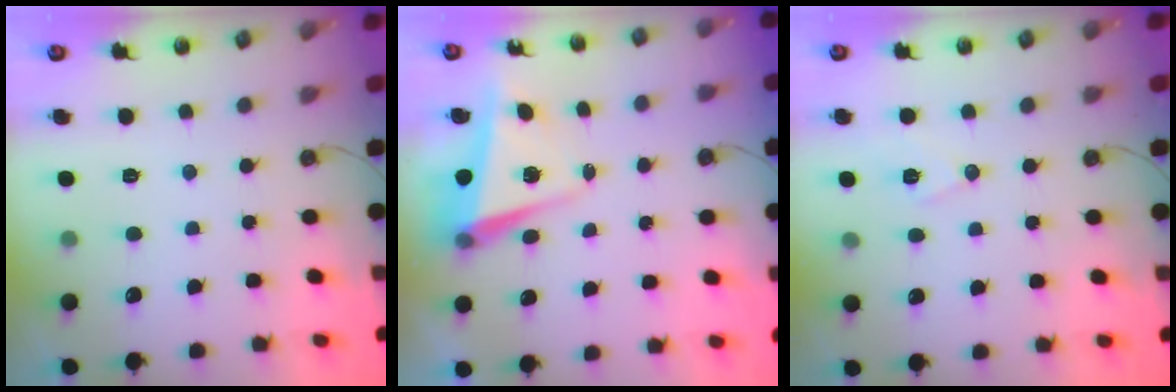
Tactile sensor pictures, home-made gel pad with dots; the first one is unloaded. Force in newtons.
{"total": 5.4, "press": 5.3, "slide": 1.0}
{"total": 7.5, "press": 6.6, "slide": 3.6}